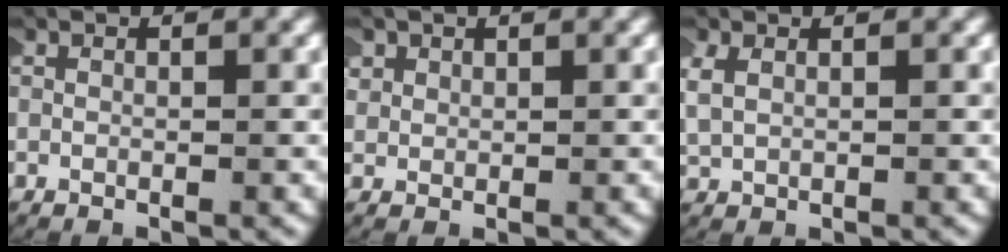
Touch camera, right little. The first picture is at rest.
{"total": 1.8, "force": [0.8, 1.6, 0.6], "torque": [-0.030, -0.001, 0.015]}
{"total": 2.3, "force": [0.9, 1.7, 1.3], "torque": [-0.045, 0.004, 0.021]}